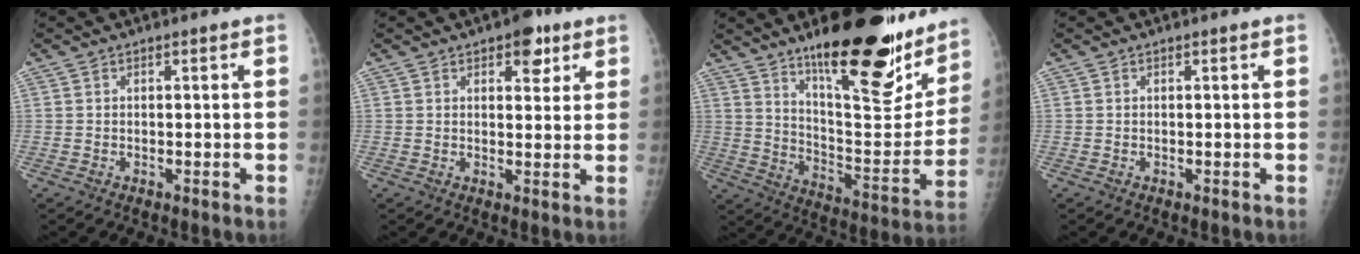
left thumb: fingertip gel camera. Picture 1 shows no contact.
{"total": 5.5, "force": [3.1, 2.9, 3.4], "torque": [-0.021, -0.012, 0.037]}
{"total": 26.7, "force": [17.8, 8.1, 18.1], "torque": [-0.220, -0.099, 0.275]}
{"total": 0.0}